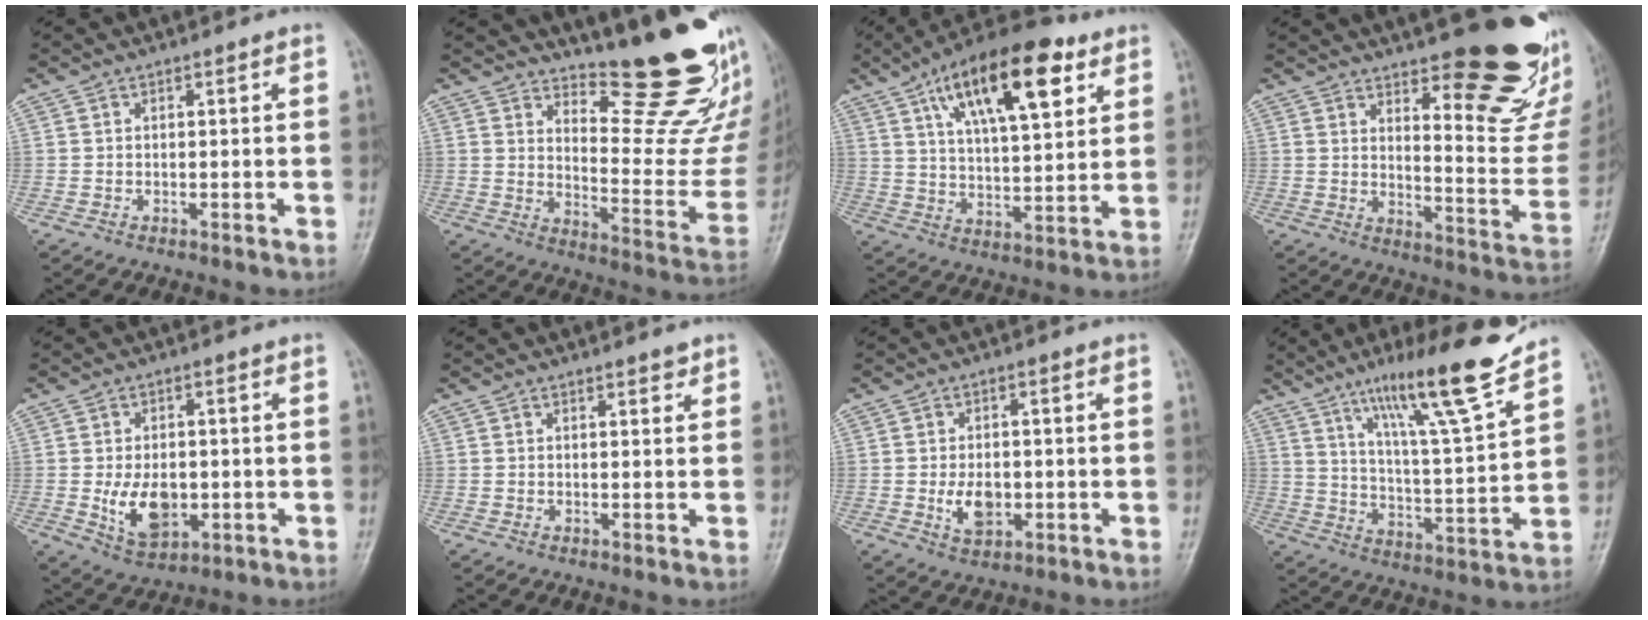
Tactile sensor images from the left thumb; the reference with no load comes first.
{"total": 19.5, "force": [15.8, 4.1, 10.6], "torque": [-0.107, -0.159, 0.220]}
{"total": 19.5, "force": [9.4, 7.6, 15.3], "torque": [-0.225, -0.022, 0.154]}
{"total": 23.4, "force": [14.0, 7.4, 17.3], "torque": [-0.180, -0.093, 0.188]}
{"total": 8.8, "force": [-1.2, 5.7, 6.6], "torque": [-0.097, -0.008, -0.009]}
{"total": 1.5, "force": [1.2, 0.5, 0.7], "torque": [-0.006, -0.008, 0.016]}
{"total": 5.6, "force": [-0.9, 3.7, 4.2], "torque": [-0.061, -0.004, -0.010]}
{"total": 17.2, "force": [12.5, 1.1, 11.8], "torque": [-0.178, -0.072, 0.206]}